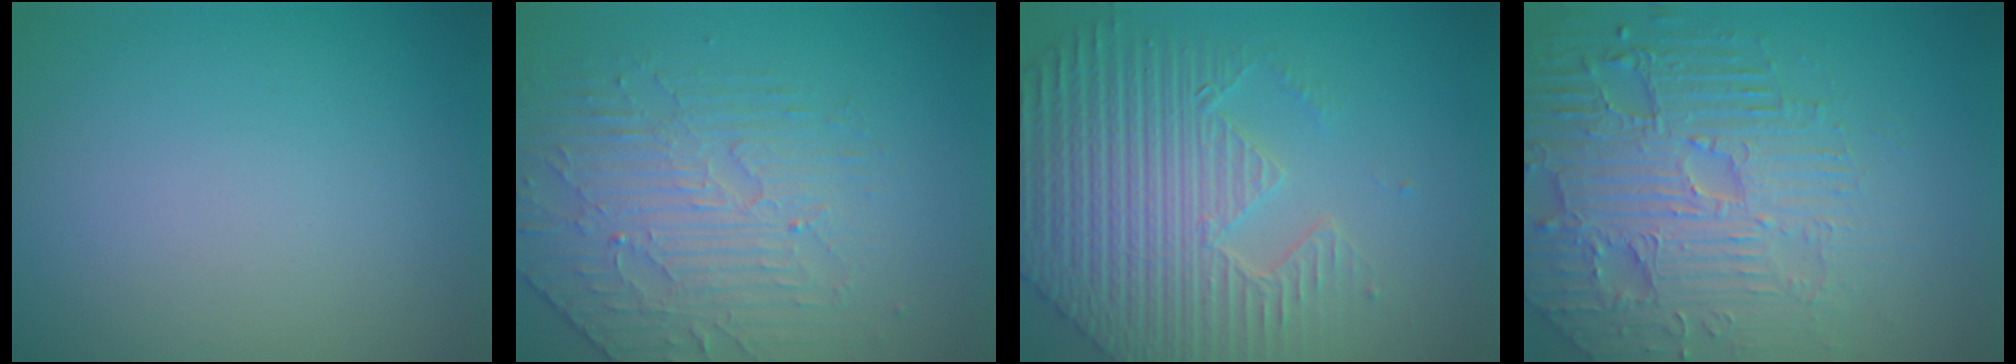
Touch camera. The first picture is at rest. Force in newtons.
{"total": 4.1, "press": 3.5, "slide": 2.1}
{"total": 8.1, "press": 6.0, "slide": 5.5}
{"total": 7.9, "press": 5.7, "slide": 5.4}